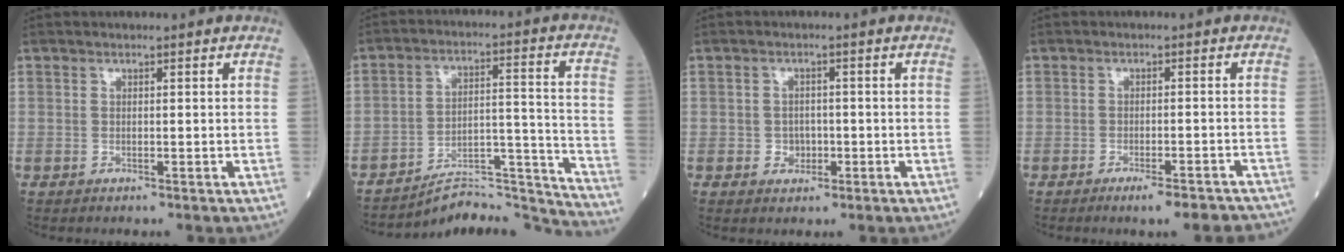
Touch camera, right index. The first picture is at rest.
{"total": 14.2, "force": [-14.2, -0.4, 0.7], "torque": [0.006, 0.057, -0.218]}
{"total": 2.5, "force": [-0.7, 2.1, 1.1], "torque": [-0.006, 0.007, -0.008]}
{"total": 7.2, "force": [-6.1, 1.1, 3.7], "torque": [-0.029, -0.001, -0.081]}